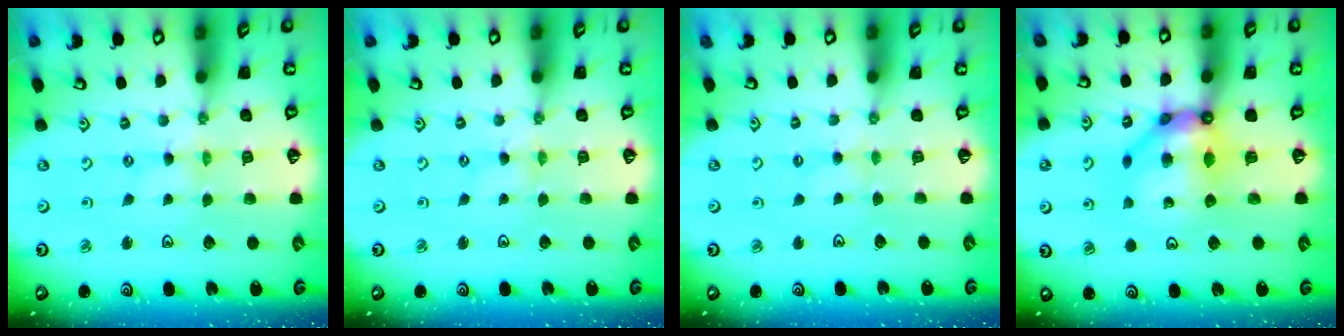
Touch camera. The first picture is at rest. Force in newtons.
{"total": 0.6, "press": 0.6, "slide": 0.1}
{"total": 2.1, "press": 2.0, "slide": 0.4}
{"total": 12.3, "press": 12.3, "slide": 1.2}